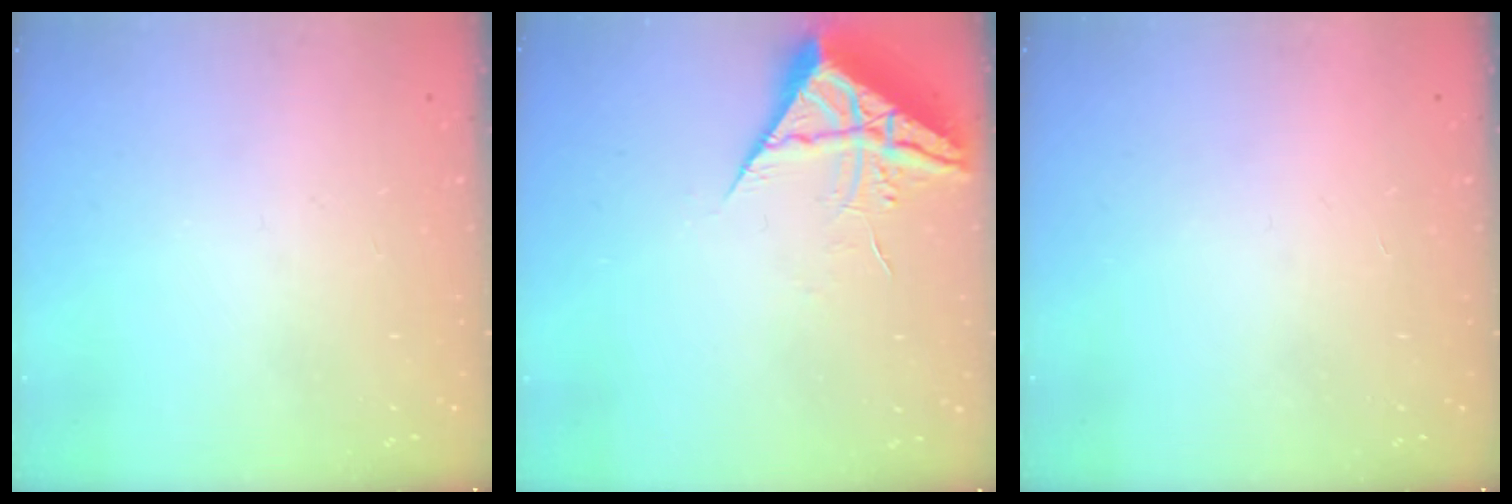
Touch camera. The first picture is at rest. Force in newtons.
{"total": 6.7, "press": 6.7, "slide": 0.5}
{"total": 1.6, "press": 1.6, "slide": 0.1}